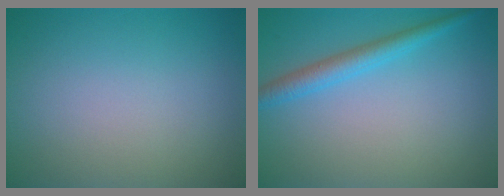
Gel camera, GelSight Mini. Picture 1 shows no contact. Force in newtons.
{"total": 2.6, "press": 2.6, "slide": 0.1}